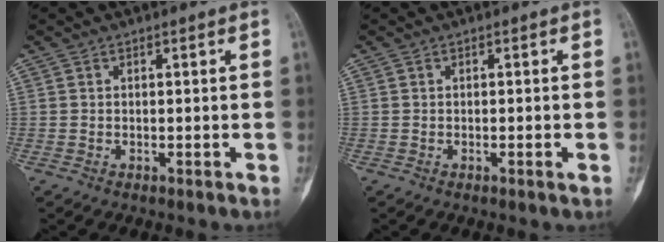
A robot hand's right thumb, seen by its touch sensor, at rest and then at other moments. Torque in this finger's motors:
{"motor_torque": [-0.25, 0.24, -0.16, 0.01, -0.03]}